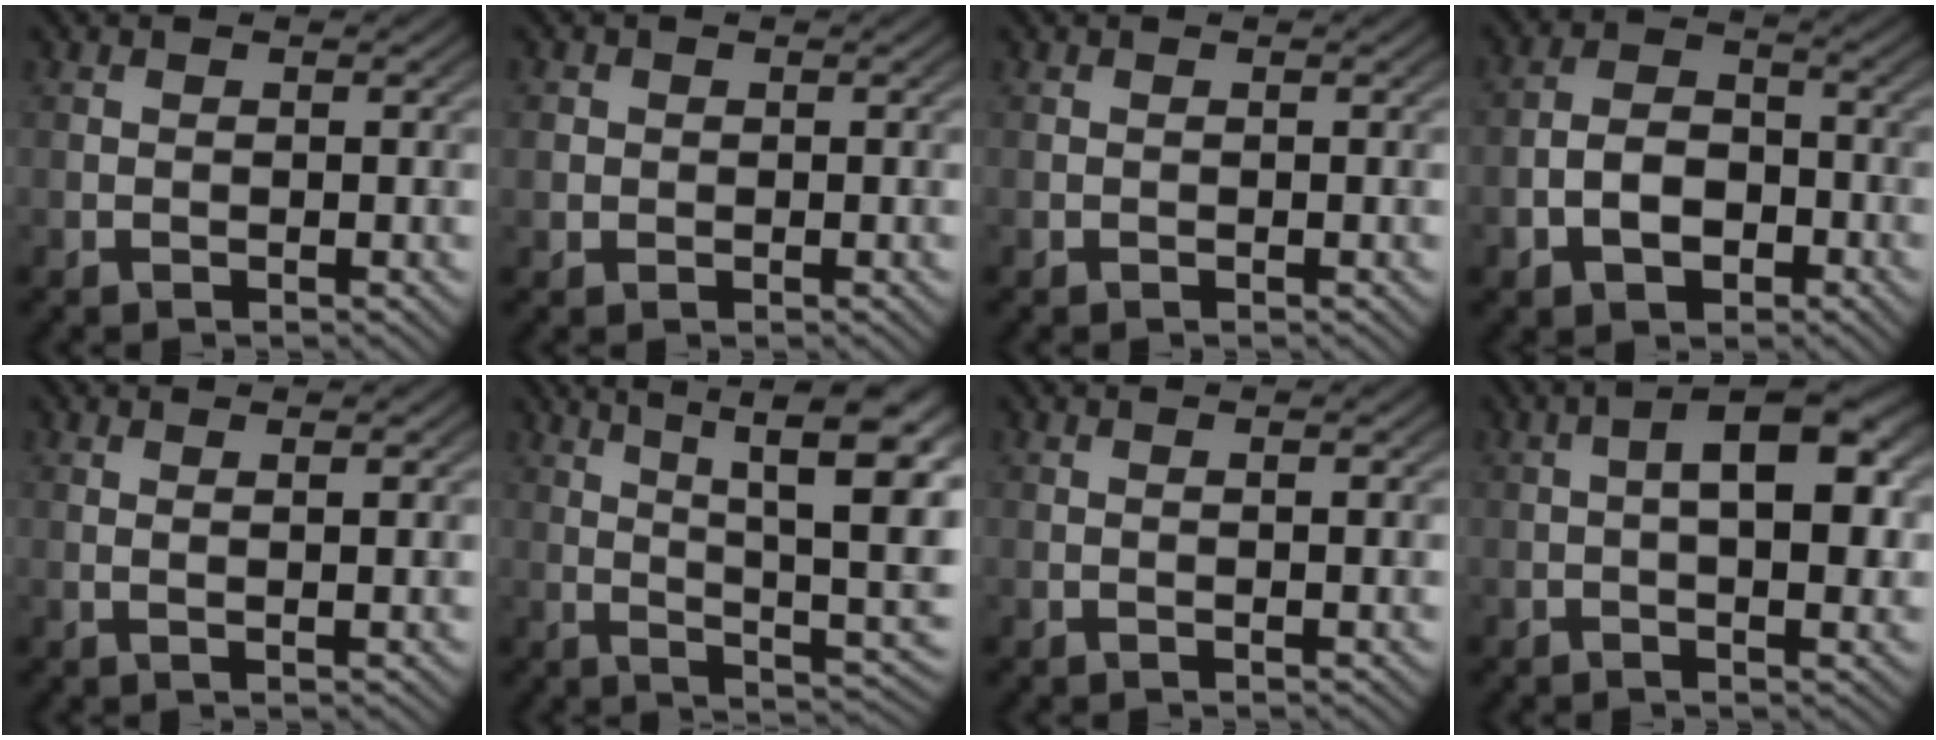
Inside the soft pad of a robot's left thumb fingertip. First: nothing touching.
{"total": 1.5, "force": [0.1, 1.4, 0.3], "torque": [-0.003, -0.006, 0.001]}
{"total": 0.0}
{"total": 5.5, "force": [-2.3, 3.5, 3.5], "torque": [-0.061, 0.003, -0.049]}
{"total": 2.2, "force": [1.0, 0.3, 1.9], "torque": [-0.029, -0.002, 0.014]}
{"total": 14.2, "force": [5.6, 3.8, 12.5], "torque": [-0.190, 0.013, 0.087]}
{"total": 1.1, "force": [0.3, 0.0, 1.1], "torque": [-0.023, 0.003, 0.001]}
{"total": 8.5, "force": [0.4, 3.0, 8.0], "torque": [-0.116, 0.014, 0.002]}